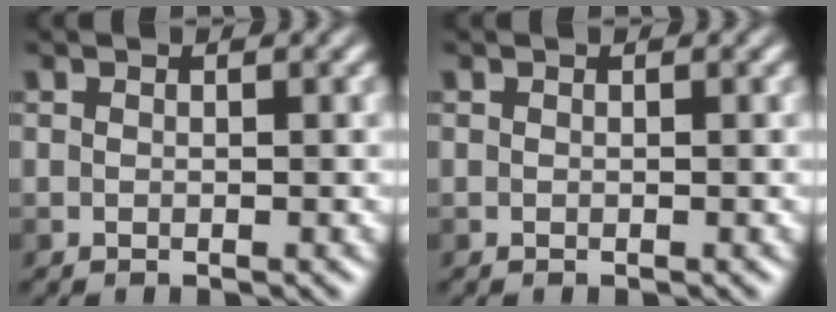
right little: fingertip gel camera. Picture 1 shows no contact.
{"total": 0.0}